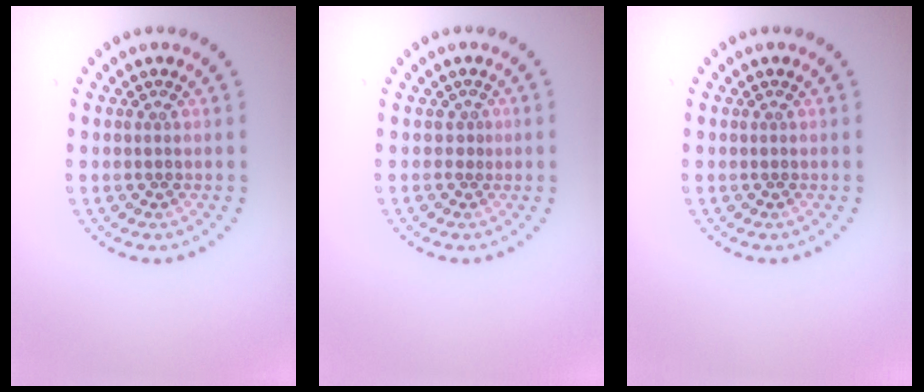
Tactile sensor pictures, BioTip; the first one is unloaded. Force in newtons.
{"total": 0.5, "press": 0.0, "slide": 0.5}
{"total": 0.0}